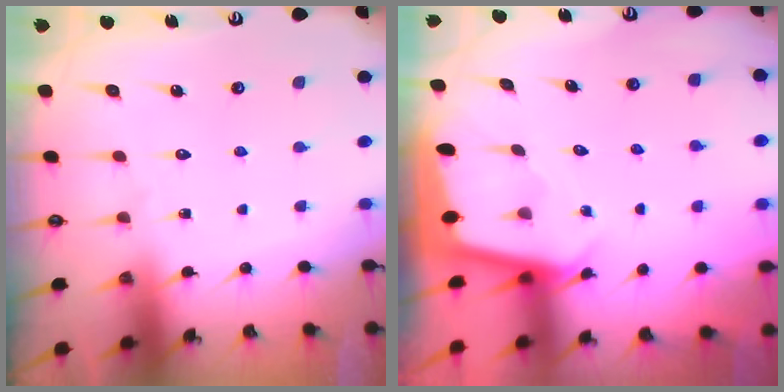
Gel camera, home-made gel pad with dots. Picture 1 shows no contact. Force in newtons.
{"total": 2.0, "press": 2.0, "slide": 0.1}